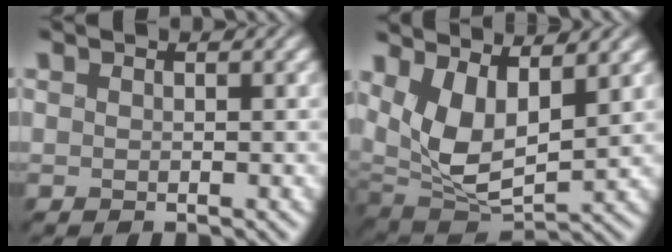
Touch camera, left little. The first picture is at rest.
{"total": 7.7, "force": [1.9, 4.3, 6.1], "torque": [-0.122, -0.012, 0.035]}